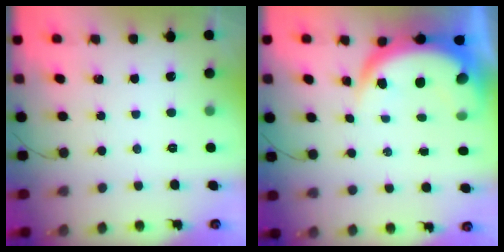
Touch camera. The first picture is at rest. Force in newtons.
{"total": 8.0, "press": 8.0, "slide": 0.7}